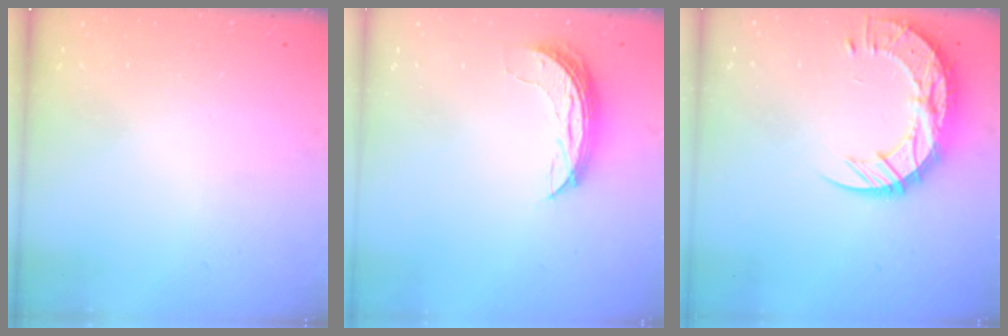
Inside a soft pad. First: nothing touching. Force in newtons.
{"total": 7.2, "press": 7.2, "slide": 0.7}
{"total": 18.1, "press": 18.0, "slide": 1.4}